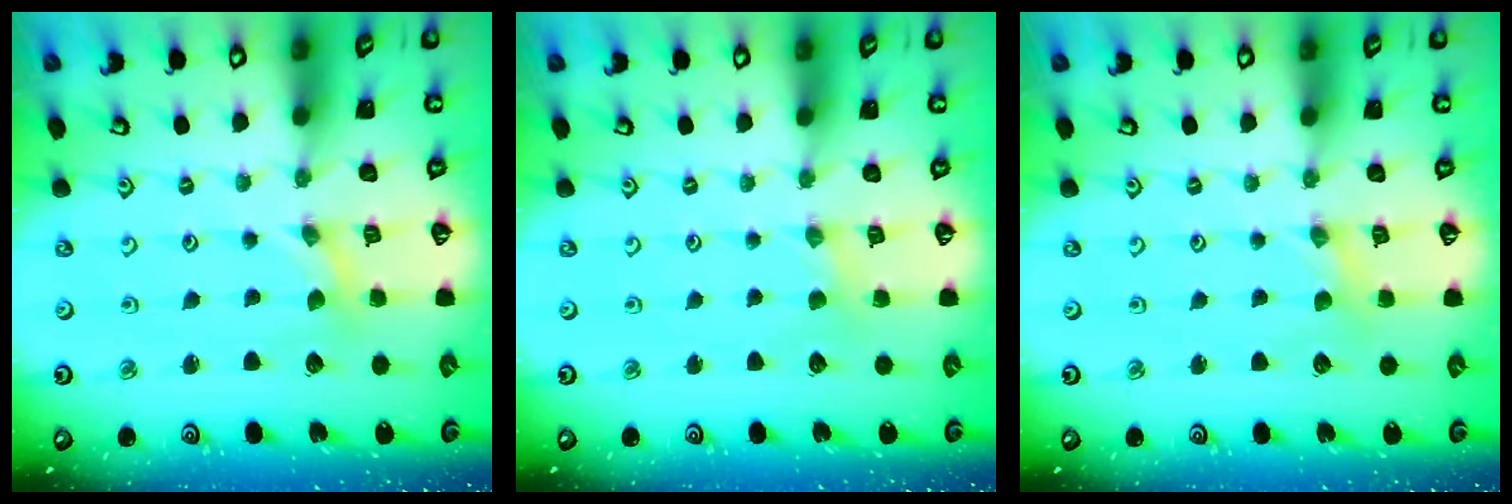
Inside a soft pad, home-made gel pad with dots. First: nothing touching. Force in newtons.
{"total": 2.3, "press": 2.3, "slide": 0.3}
{"total": 1.5, "press": 1.4, "slide": 0.2}